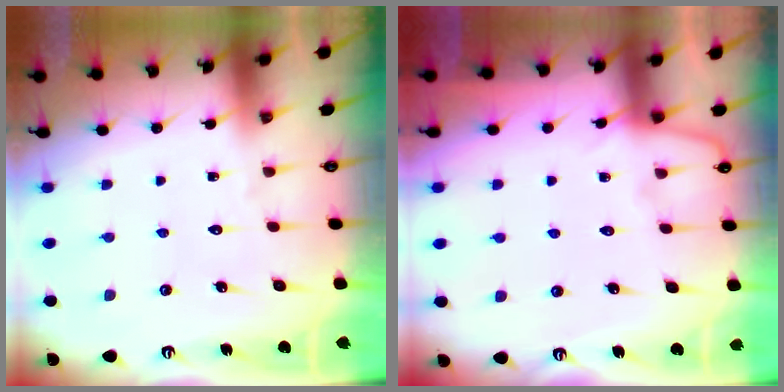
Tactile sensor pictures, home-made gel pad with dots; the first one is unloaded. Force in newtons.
{"total": 4.1, "press": 4.1, "slide": 0.7}